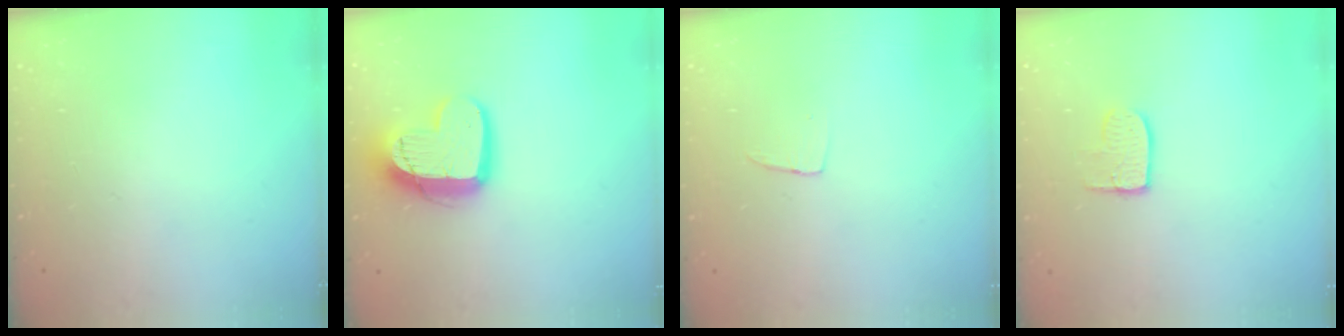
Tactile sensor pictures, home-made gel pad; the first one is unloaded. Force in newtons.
{"total": 14.0, "press": 13.9, "slide": 1.3}
{"total": 2.9, "press": 2.9, "slide": 0.1}
{"total": 7.0, "press": 7.0, "slide": 0.4}